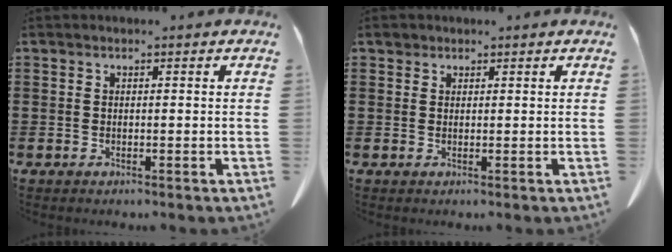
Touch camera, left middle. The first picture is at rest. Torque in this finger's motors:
{"motor_torque": [-0.04, 0.05, 0.00, 0.00]}